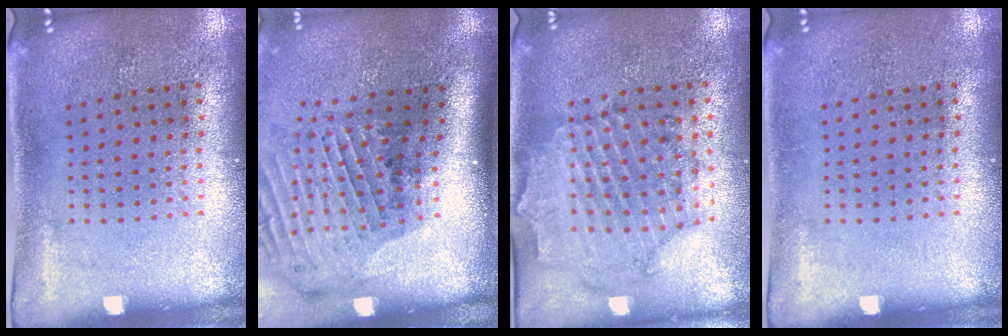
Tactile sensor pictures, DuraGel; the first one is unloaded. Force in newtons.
{"total": 2.9, "press": 2.1, "slide": 2.0}
{"total": 0.7, "press": 0.6, "slide": 0.4}
{"total": 0.0}